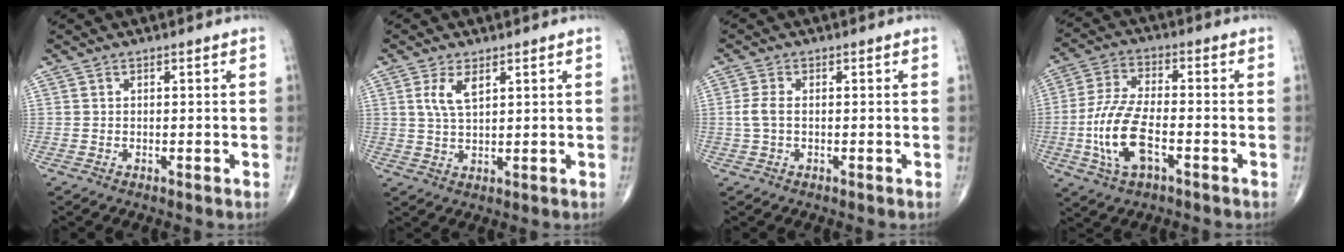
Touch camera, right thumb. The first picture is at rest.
{"total": 4.5, "force": [2.0, 1.9, 3.6], "torque": [-0.071, -0.005, 0.043]}
{"total": 2.7, "force": [-0.1, 1.5, 2.3], "torque": [-0.061, 0.004, -0.005]}
{"total": 12.0, "force": [-3.5, 5.2, 10.2], "torque": [-0.219, 0.017, -0.069]}